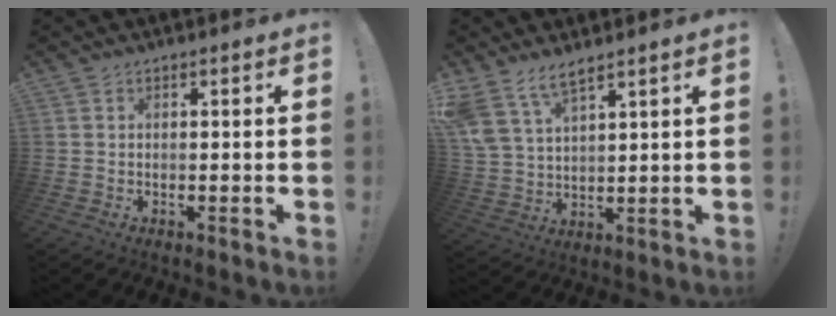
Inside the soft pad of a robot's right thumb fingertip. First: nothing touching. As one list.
[{"total": 8.1, "force": [6.4, 3.0, 4.0], "torque": [-0.086, -0.029, 0.129]}]